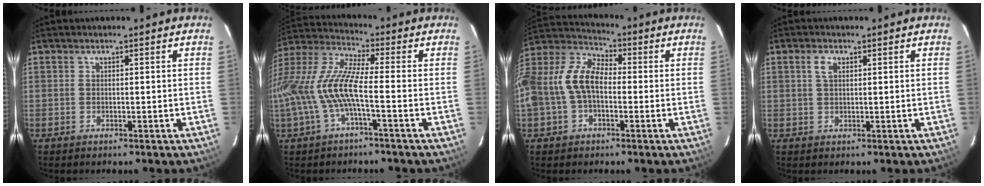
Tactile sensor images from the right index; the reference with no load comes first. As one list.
[{"total": 14.0, "force": [-3.3, 2.7, 13.4], "torque": [-0.278, 0.000, -0.064]}, {"total": 15.0, "force": [-1.9, 9.4, 11.5], "torque": [-0.244, 0.021, -0.042]}, {"total": 2.2, "force": [0.8, 1.2, 1.6], "torque": [-0.033, 0.005, 0.015]}]